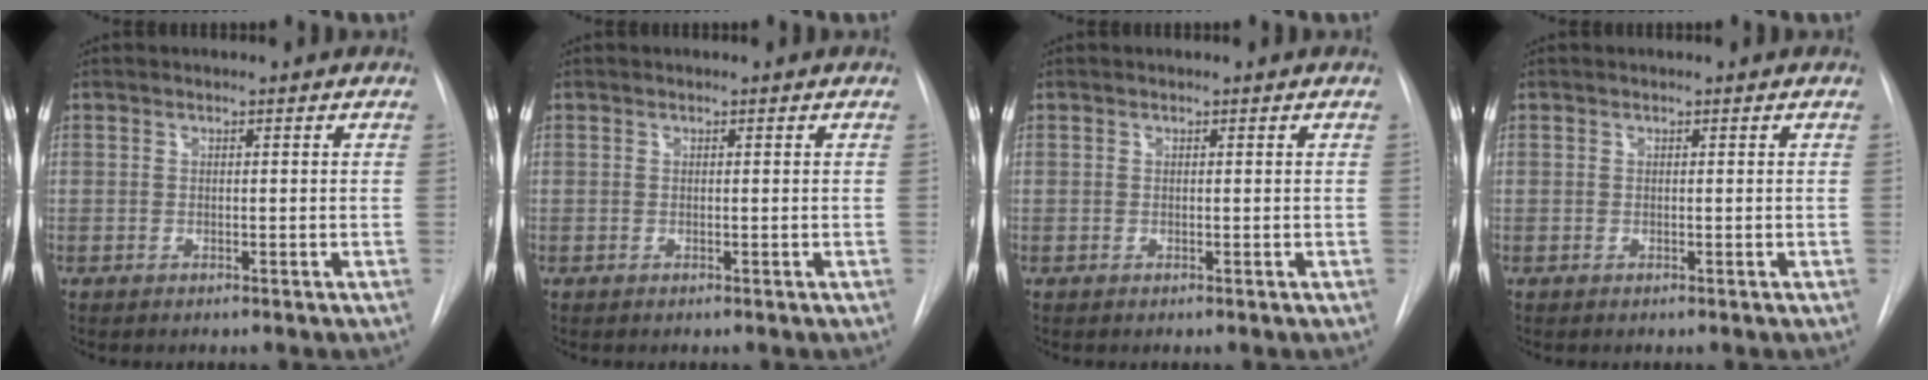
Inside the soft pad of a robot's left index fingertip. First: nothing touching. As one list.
[{"total": 0.0}, {"total": 0.0}, {"total": 0.0}]